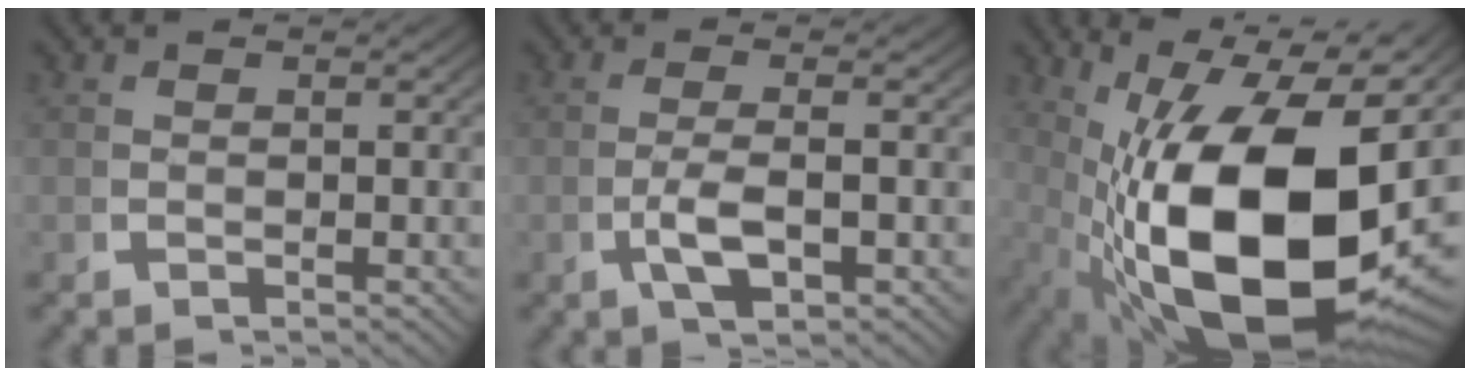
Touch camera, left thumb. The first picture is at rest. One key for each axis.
{"total": 3.2, "fx": -0.4, "fy": 1.1, "fz": 3.0, "tx": -0.069, "ty": -0.005, "tz": -0.002}
{"total": 23.0, "fx": -1.4, "fy": 13.7, "fz": 18.5, "tx": -0.333, "ty": -0.083, "tz": 0.021}